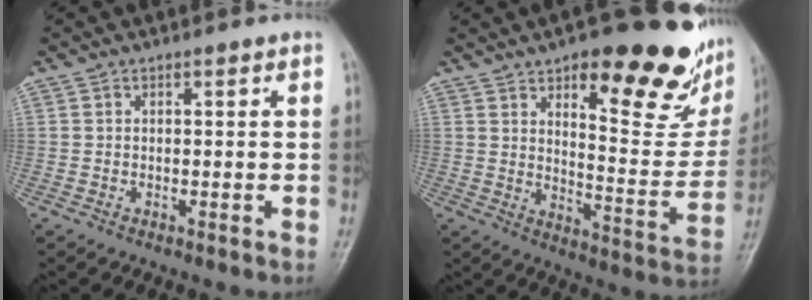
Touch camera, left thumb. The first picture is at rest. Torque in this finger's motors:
{"motor_torque": [0.55, 0.37, 1.21, -1.56, 0.14]}